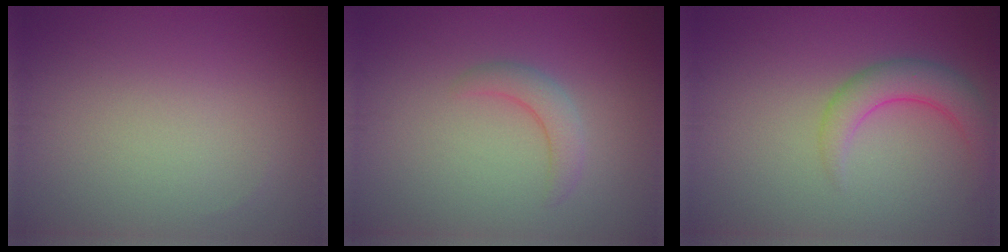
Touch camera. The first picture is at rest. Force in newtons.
{"total": 2.1, "press": 2.1, "slide": 0.3}
{"total": 3.4, "press": 3.4, "slide": 0.3}